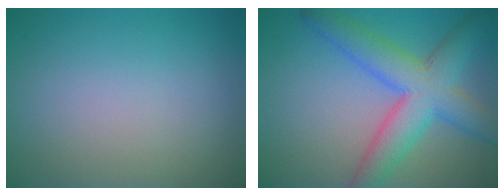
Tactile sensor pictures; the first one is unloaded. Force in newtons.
{"total": 7.3, "press": 7.3, "slide": 0.3}